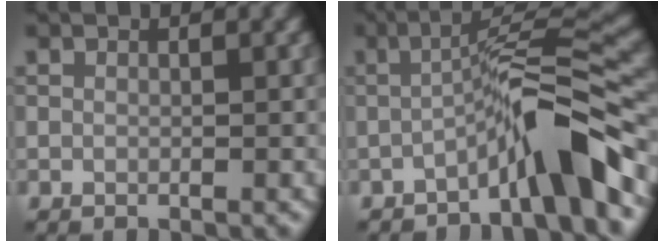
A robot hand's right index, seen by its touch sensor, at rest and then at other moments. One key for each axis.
{"total": 6.8, "fx": -3.4, "fy": 0.7, "fz": 5.9, "tx": -0.091, "ty": 0.029, "tz": -0.066}